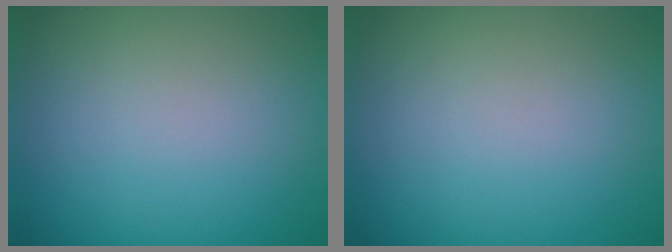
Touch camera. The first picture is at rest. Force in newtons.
{"total": 0.0}